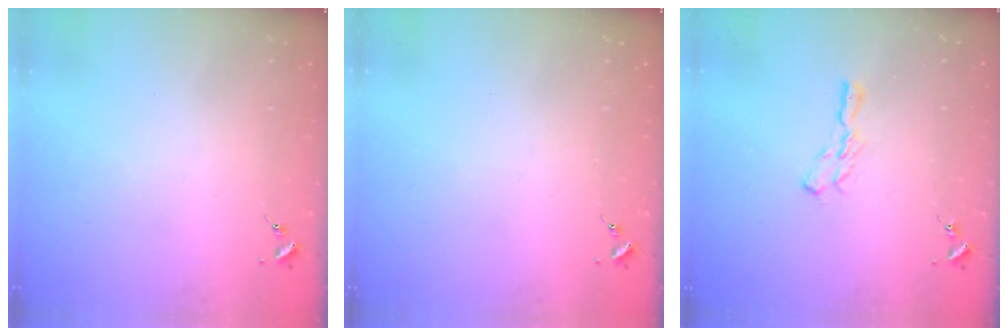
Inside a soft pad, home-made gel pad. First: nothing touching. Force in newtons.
{"total": 0.0}
{"total": 5.7, "press": 5.7, "slide": 0.4}